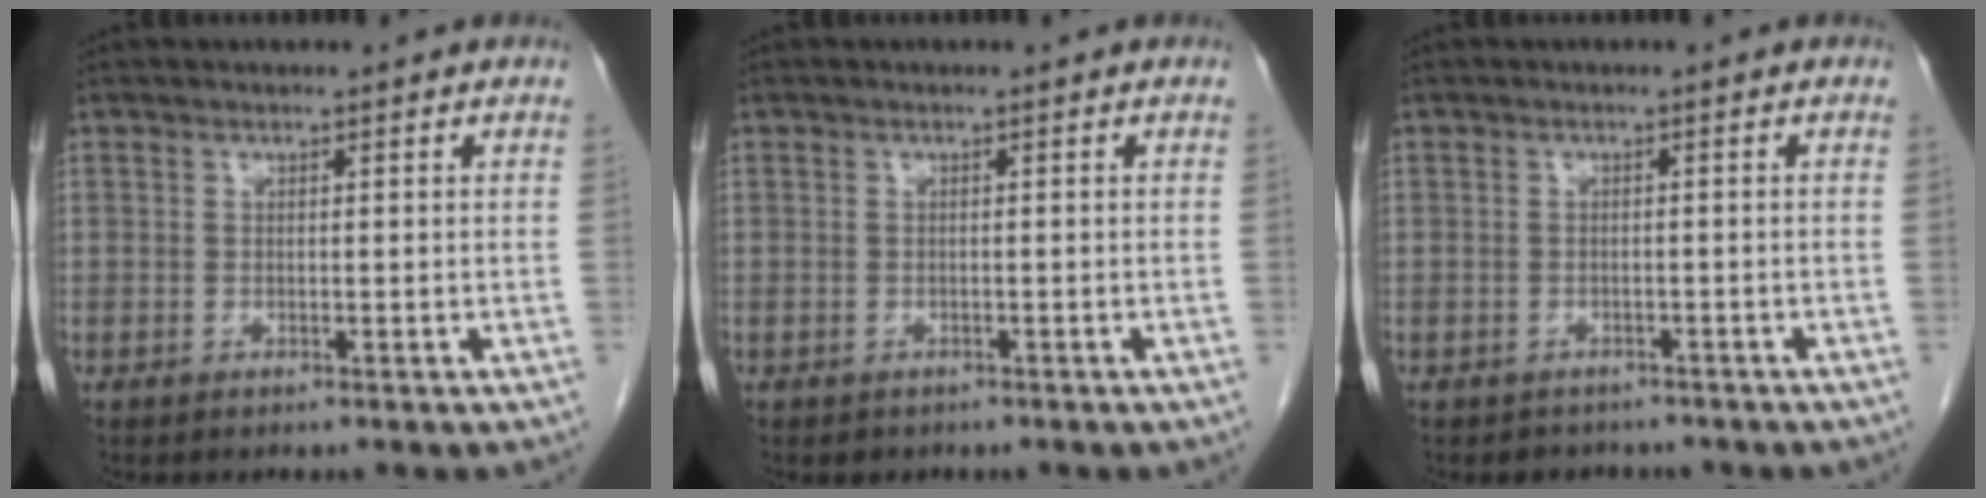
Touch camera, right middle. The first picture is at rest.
{"total": 1.0, "force": [-0.7, 0.7, 0.1], "torque": [-0.008, 0.001, -0.006]}
{"total": 3.1, "force": [-2.6, 1.7, 0.2], "torque": [-0.011, 0.005, -0.034]}